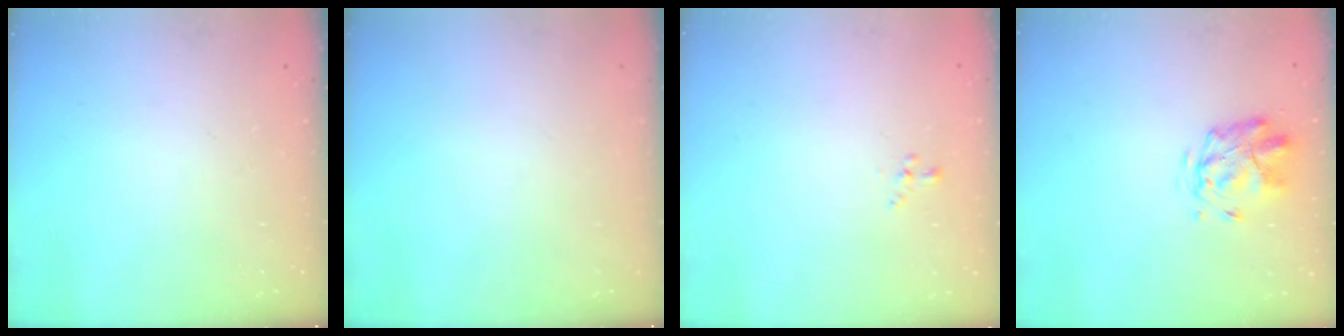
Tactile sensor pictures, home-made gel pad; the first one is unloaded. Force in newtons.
{"total": 0.0}
{"total": 0.0}
{"total": 2.9, "press": 2.5, "slide": 1.5}